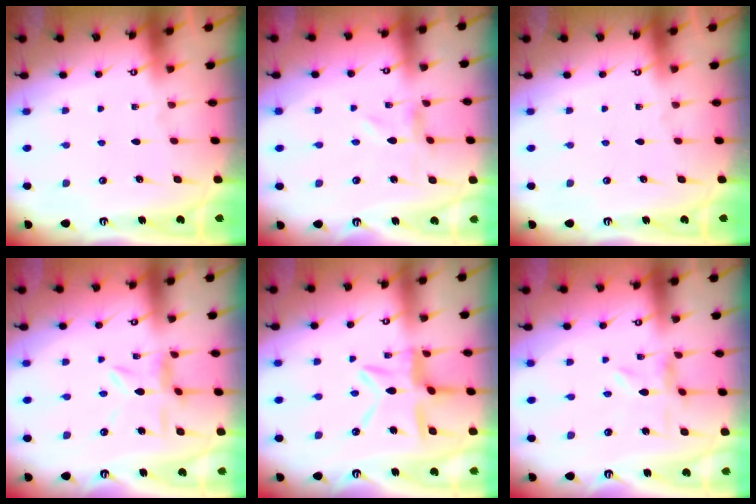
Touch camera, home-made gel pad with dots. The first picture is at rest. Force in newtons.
{"total": 0.0}
{"total": 0.0}
{"total": 6.1, "press": 6.1, "slide": 0.6}
{"total": 11.4, "press": 11.4, "slide": 1.2}
{"total": 1.2, "press": 1.2, "slide": 0.3}